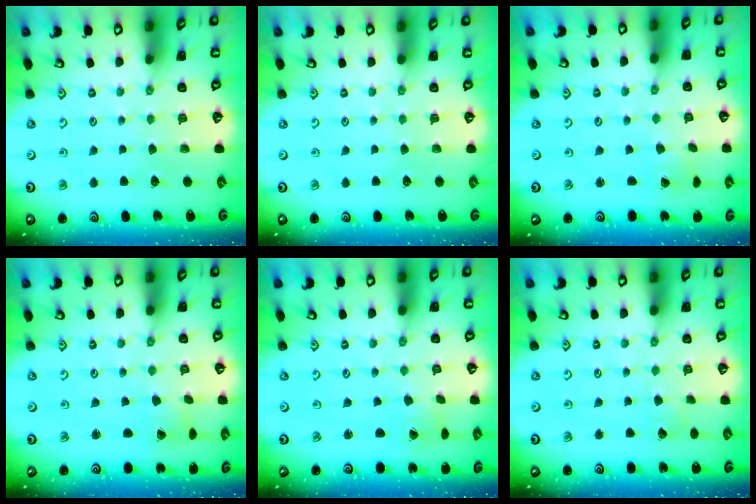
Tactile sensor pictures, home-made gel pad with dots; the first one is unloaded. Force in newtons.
{"total": 0.0}
{"total": 1.2, "press": 1.2, "slide": 0.4}
{"total": 2.6, "press": 2.6, "slide": 0.1}
{"total": 1.7, "press": 1.7, "slide": 0.1}
{"total": 2.2, "press": 2.2, "slide": 0.2}